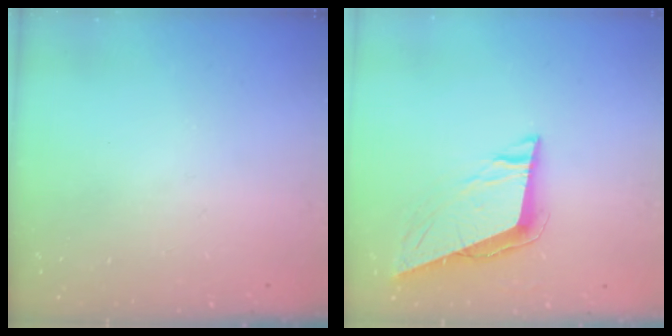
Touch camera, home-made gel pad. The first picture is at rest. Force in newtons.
{"total": 9.2, "press": 8.9, "slide": 2.2}